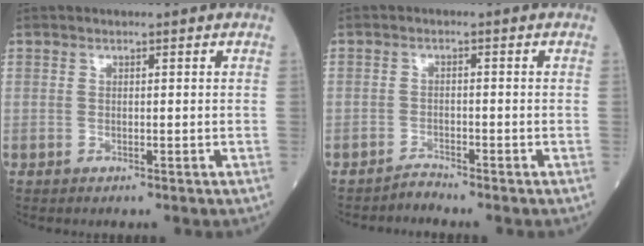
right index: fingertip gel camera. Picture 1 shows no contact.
{"total": 1.6, "force": [-1.5, -0.3, -0.6], "torque": [0.021, -0.008, -0.026]}